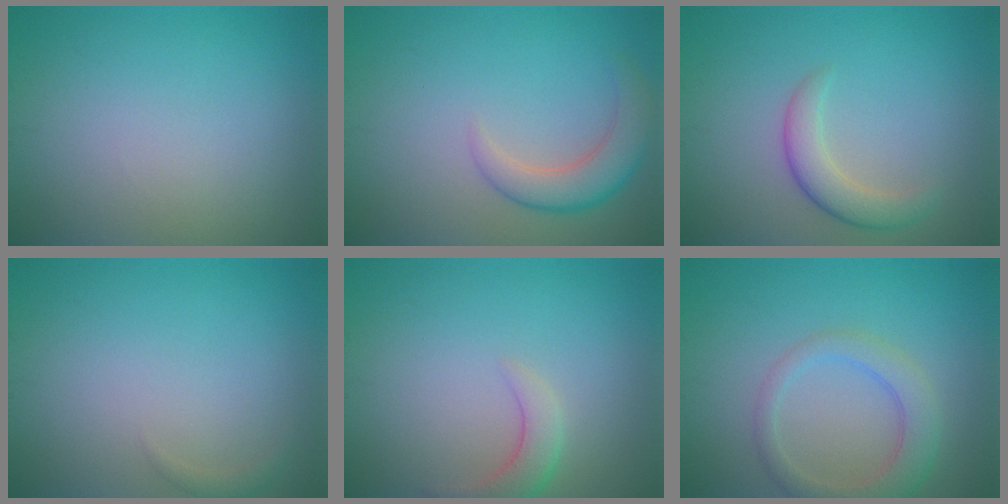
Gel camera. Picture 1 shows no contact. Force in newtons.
{"total": 4.0, "press": 3.9, "slide": 0.3}
{"total": 3.0, "press": 3.0, "slide": 0.2}
{"total": 0.7, "press": 0.7, "slide": 0.1}
{"total": 2.4, "press": 2.4, "slide": 0.2}
{"total": 3.5, "press": 3.5, "slide": 0.4}